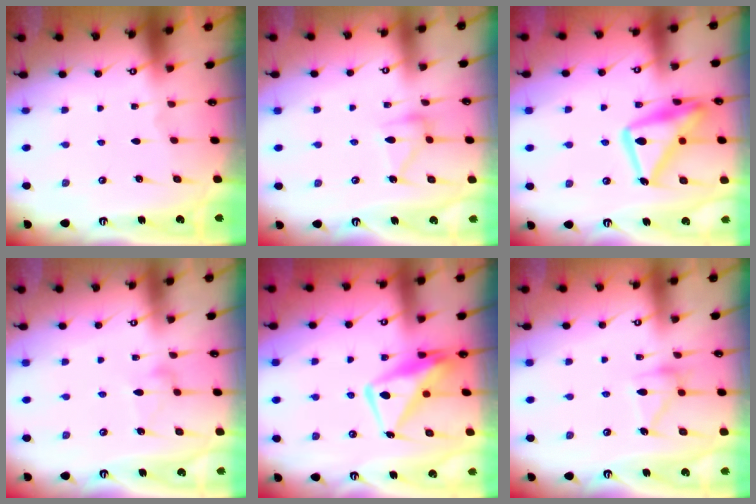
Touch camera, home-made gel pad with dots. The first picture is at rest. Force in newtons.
{"total": 11.3, "press": 11.3, "slide": 0.5}
{"total": 19.3, "press": 19.2, "slide": 1.6}
{"total": 6.6, "press": 6.5, "slide": 0.4}
{"total": 12.3, "press": 12.2, "slide": 1.4}
{"total": 12.9, "press": 12.9, "slide": 0.7}